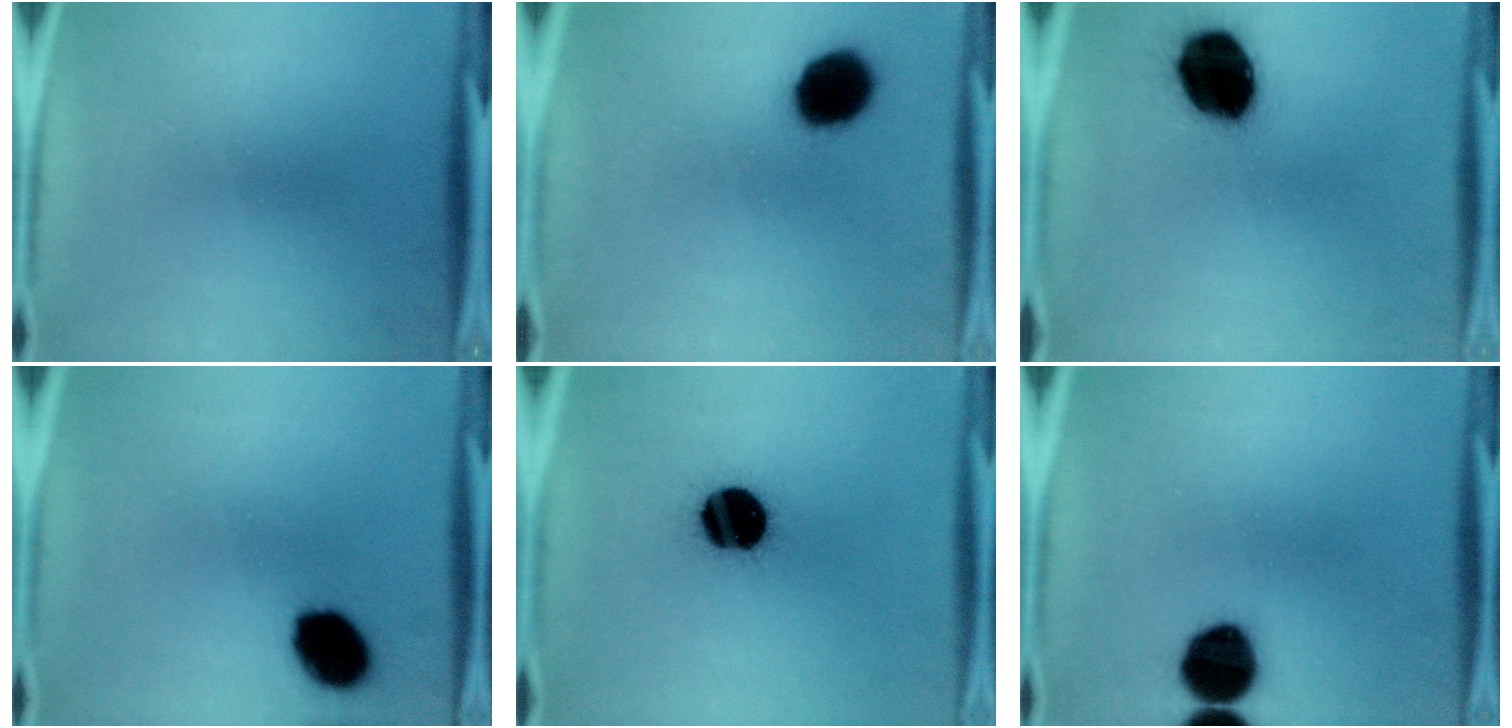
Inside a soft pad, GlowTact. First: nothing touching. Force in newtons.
{"total": 11.8}
{"total": 19.6}
{"total": 11.3}
{"total": 17.1}
{"total": 11.6}